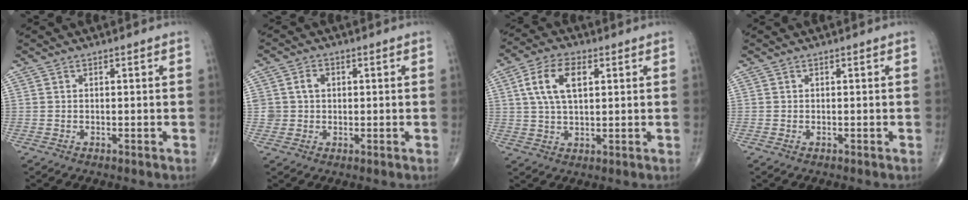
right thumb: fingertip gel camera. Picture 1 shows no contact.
{"total": 3.6, "force": [0.7, 3.1, 1.7], "torque": [-0.013, 0.002, 0.014]}
{"total": 9.4, "force": [2.7, 4.9, 7.5], "torque": [-0.145, 0.006, 0.051]}
{"total": 0.0}